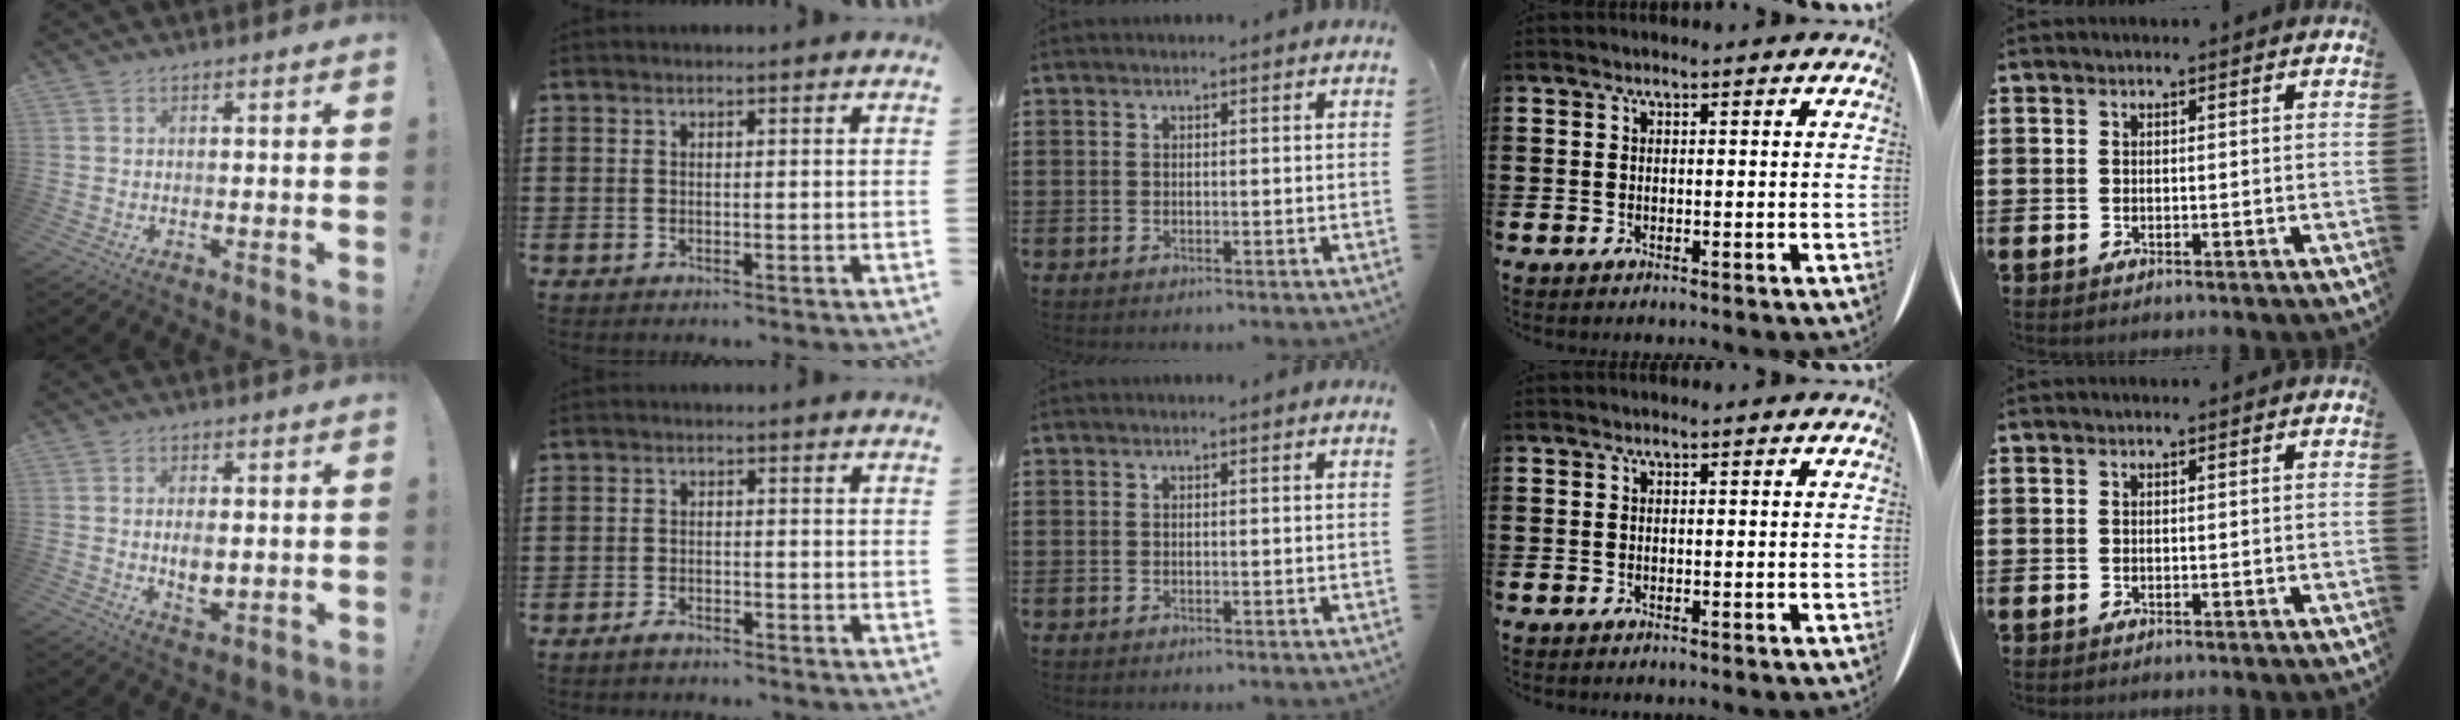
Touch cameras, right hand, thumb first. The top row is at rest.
{"thumb": {"total": 4.9, "force": [0.3, 2.8, 4.0], "torque": [-0.051, -0.005, 0.001]}, "index": {"total": 1.6, "force": [-1.4, 0.5, 0.5], "torque": [-0.013, 0.002, -0.029]}}